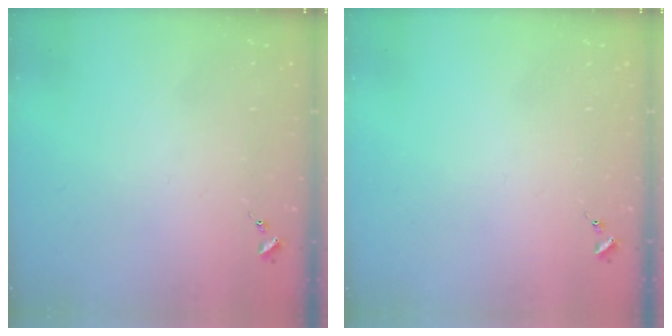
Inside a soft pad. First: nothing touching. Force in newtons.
{"total": 0.0}